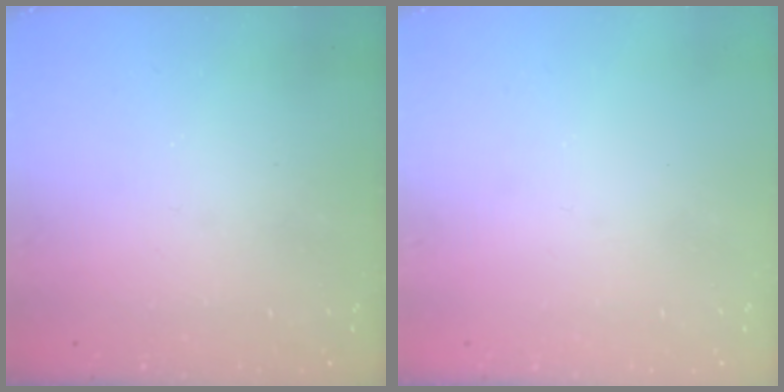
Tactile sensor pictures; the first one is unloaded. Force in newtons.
{"total": 0.7, "press": 0.7, "slide": 0.1}